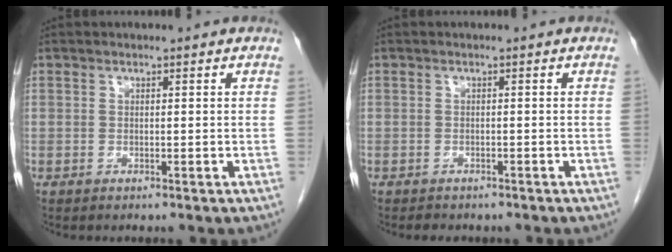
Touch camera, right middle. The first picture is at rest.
{"total": 2.6, "force": [-2.2, 1.1, 0.9], "torque": [-0.020, -0.005, -0.024]}